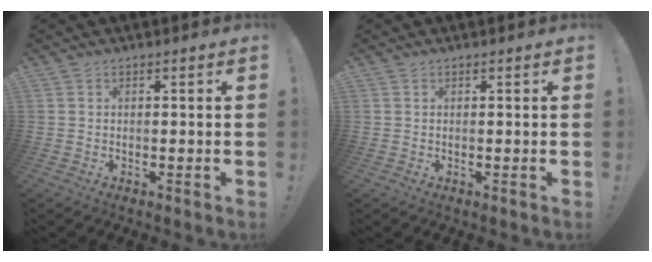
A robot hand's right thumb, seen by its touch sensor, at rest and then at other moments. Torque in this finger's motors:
{"motor_torque": [-0.15, 0.22, -0.47, 0.67, -0.02]}